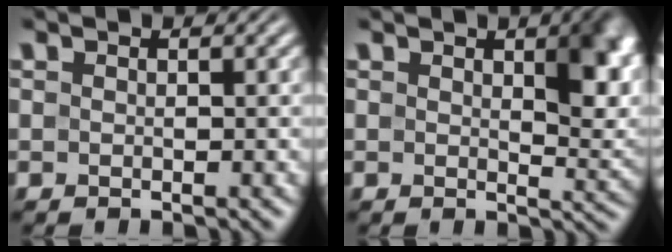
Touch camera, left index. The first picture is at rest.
{"total": 5.9, "force": [1.8, 2.3, 5.1], "torque": [-0.061, -0.004, 0.034]}